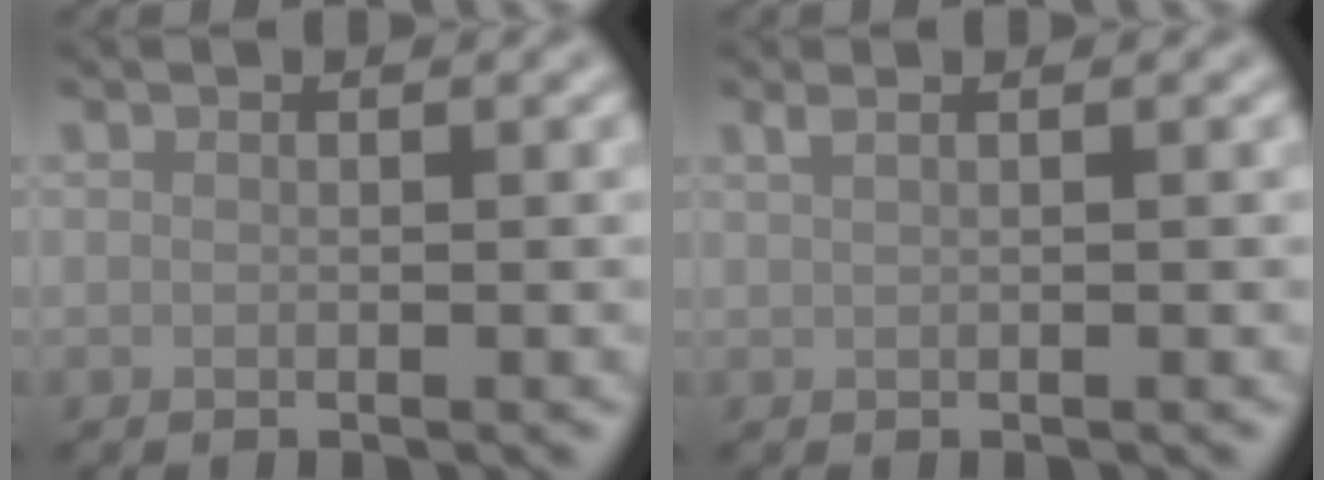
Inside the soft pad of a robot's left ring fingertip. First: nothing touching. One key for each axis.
{"total": 1.3, "fx": 0.8, "fy": 0.5, "fz": 0.9, "tx": -0.014, "ty": 0.001, "tz": 0.008}